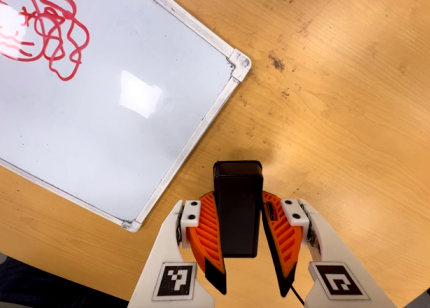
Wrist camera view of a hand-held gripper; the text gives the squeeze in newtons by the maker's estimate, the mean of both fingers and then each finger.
{"total": 10.0, "left": 8.0, "right": 11.9}